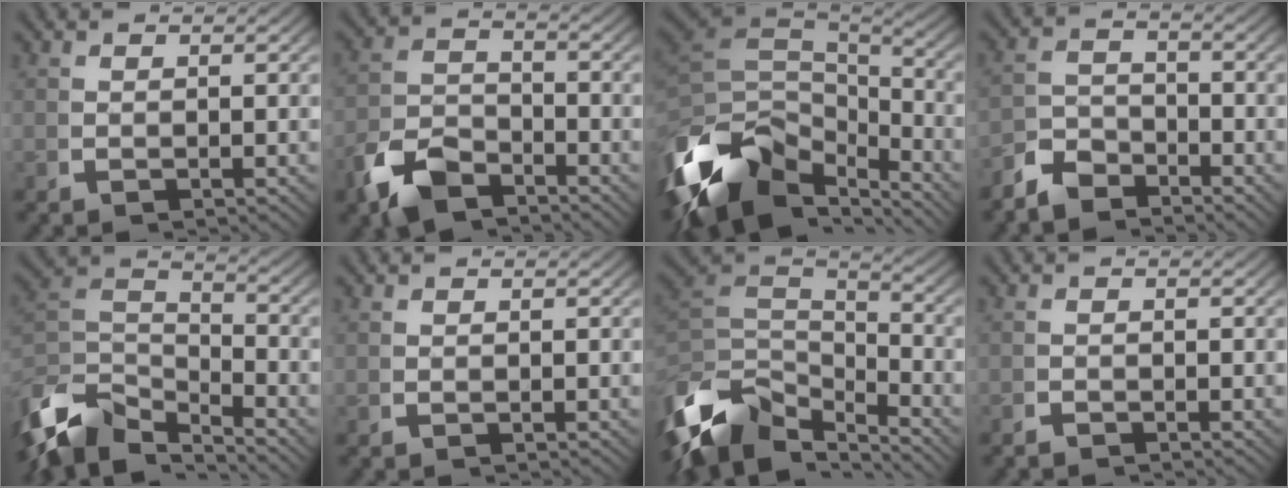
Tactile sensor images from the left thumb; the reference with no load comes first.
{"total": 5.9, "force": [-4.2, 3.2, 2.6], "torque": [-0.049, -0.015, -0.071]}
{"total": 15.8, "force": [-3.6, 10.2, 11.6], "torque": [-0.251, -0.047, -0.042]}
{"total": 4.0, "force": [-3.5, 1.9, 1.0], "torque": [-0.003, -0.008, -0.064]}
{"total": 9.9, "force": [-3.8, 6.6, 6.3], "torque": [-0.149, -0.039, -0.055]}
{"total": 0.0}
{"total": 12.4, "force": [-3.4, 8.4, 8.5], "torque": [-0.198, -0.040, -0.042]}
{"total": 0.8, "force": [-0.8, 0.0, 0.0], "torque": [0.005, -0.003, -0.019]}